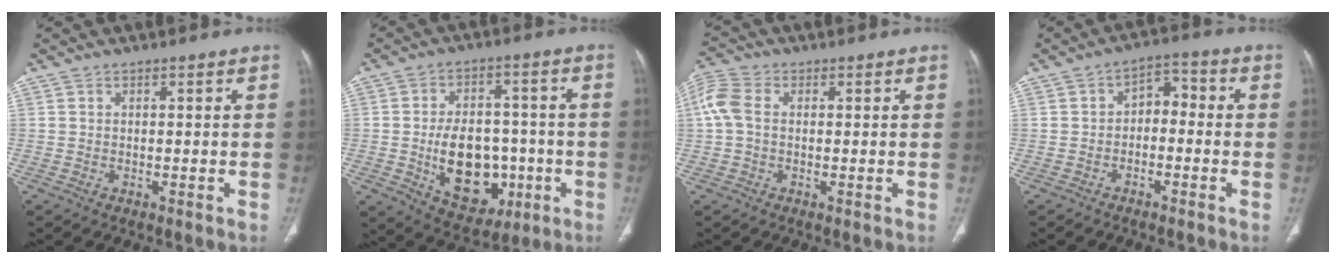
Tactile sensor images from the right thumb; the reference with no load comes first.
{"total": 15.8, "force": [-3.4, 10.6, 11.1], "torque": [-0.134, 0.018, -0.035]}
{"total": 6.3, "force": [0.5, 4.4, 4.5], "torque": [-0.117, 0.021, 0.005]}
{"total": 5.2, "force": [-1.3, 3.5, 3.6], "torque": [-0.037, 0.036, -0.032]}